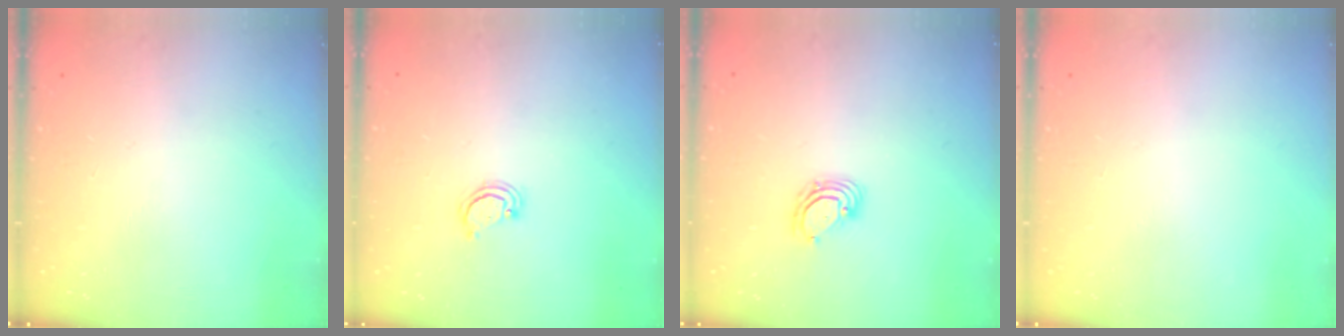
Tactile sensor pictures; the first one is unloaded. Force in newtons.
{"total": 2.6, "press": 2.6, "slide": 0.3}
{"total": 5.2, "press": 5.2, "slide": 0.6}
{"total": 0.0}